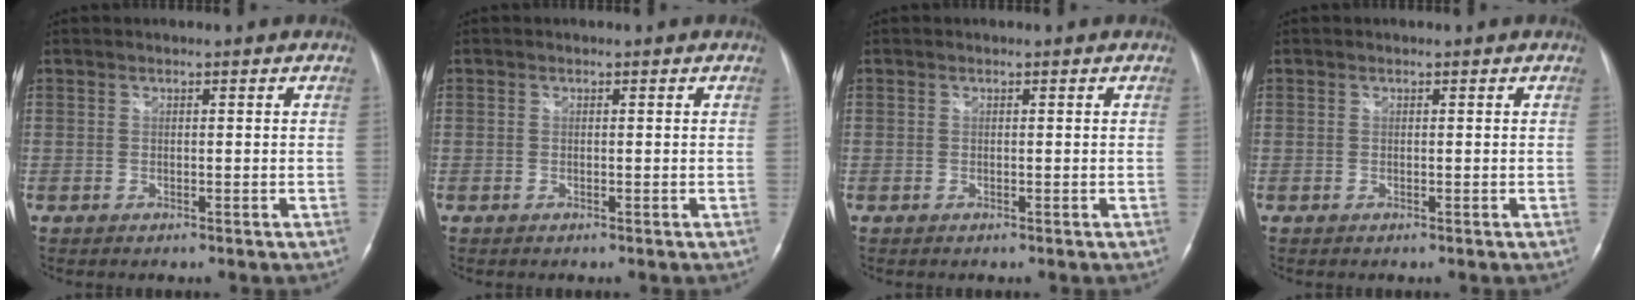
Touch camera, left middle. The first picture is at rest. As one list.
[{"total": 0.0}, {"total": 0.0}, {"total": 0.0}]